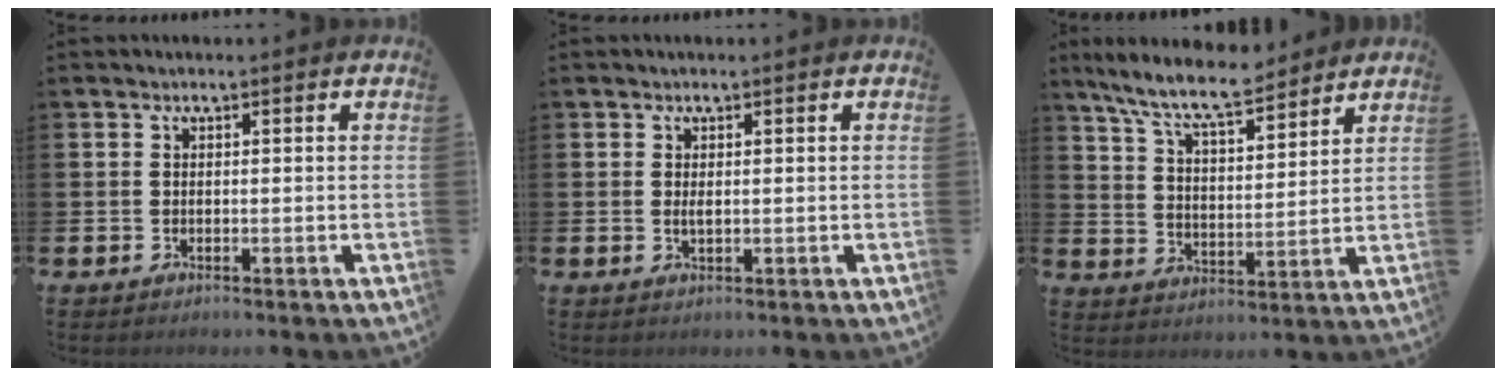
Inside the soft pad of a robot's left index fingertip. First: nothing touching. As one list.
[{"total": 0.9, "force": [0.2, 0.3, 0.8], "torque": [-0.009, -0.002, 0.002]}, {"total": 9.5, "force": [8.5, 1.6, 3.9], "torque": [-0.104, -0.041, 0.155]}]